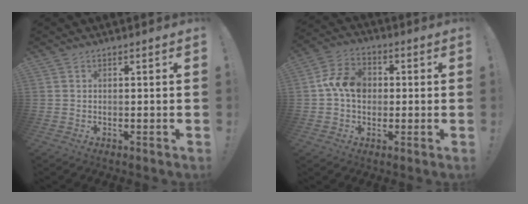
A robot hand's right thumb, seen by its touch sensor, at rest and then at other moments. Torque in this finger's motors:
{"motor_torque": [0.95, 1.48, 0.88, -0.04, 0.03]}